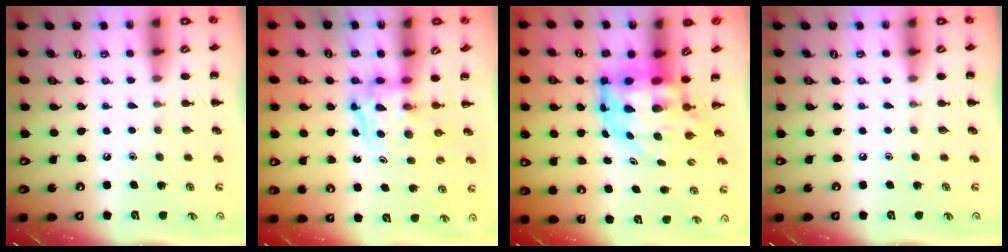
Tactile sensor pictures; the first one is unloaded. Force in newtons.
{"total": 3.4, "press": 3.4, "slide": 0.3}
{"total": 9.5, "press": 9.1, "slide": 2.7}
{"total": 0.0}